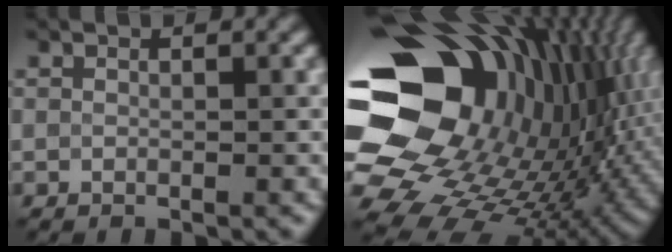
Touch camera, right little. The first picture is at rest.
{"total": 21.0, "force": [2.5, 15.4, 14.1], "torque": [-0.276, -0.044, 0.030]}